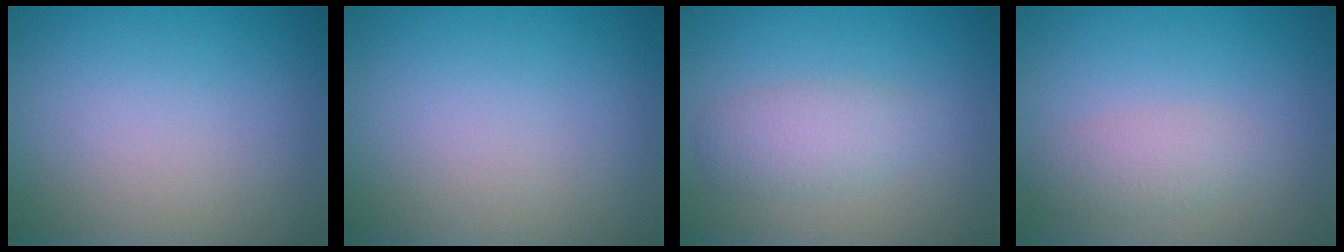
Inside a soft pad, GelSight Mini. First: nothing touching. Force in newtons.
{"total": 0.0}
{"total": 2.5, "press": 2.5, "slide": 0.0}
{"total": 2.0, "press": 2.0, "slide": 0.0}